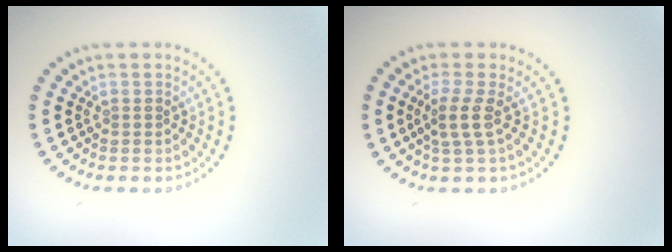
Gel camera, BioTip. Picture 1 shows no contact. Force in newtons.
{"total": 2.2, "press": 1.7, "slide": 1.3}